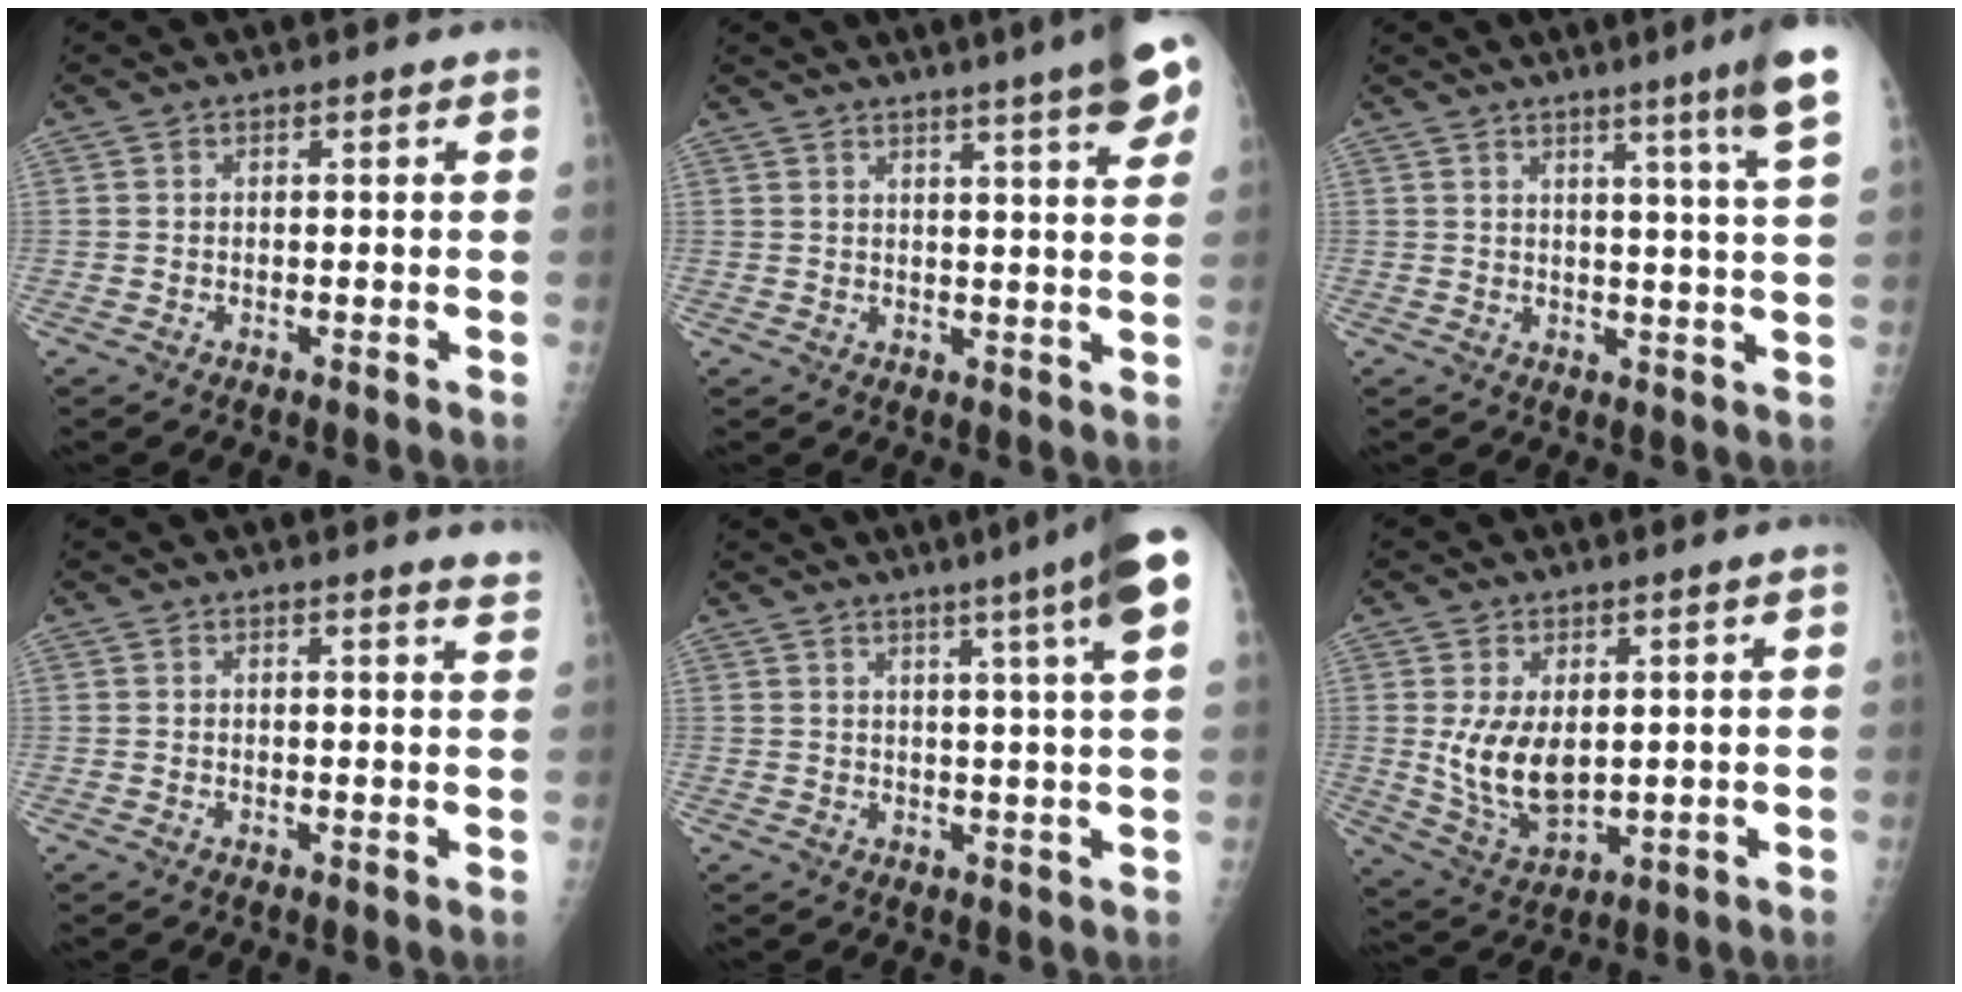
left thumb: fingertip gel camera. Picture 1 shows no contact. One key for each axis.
{"total": 11.8, "fx": 7.3, "fy": 1.4, "fz": 9.2, "tx": -0.107, "ty": -0.019, "tz": 0.082}
{"total": 9.9, "fx": 5.7, "fy": -1.1, "fz": 8.0, "tx": -0.109, "ty": -0.028, "tz": 0.068}
{"total": 3.2, "fx": 3.0, "fy": 0.0, "fz": 1.0, "tx": -0.009, "ty": -0.022, "tz": 0.019}
{"total": 11.7, "fx": 6.3, "fy": -0.7, "fz": 9.8, "tx": -0.134, "ty": -0.010, "tz": 0.071}
{"total": 9.3, "fx": 1.4, "fy": 5.0, "fz": 7.7, "tx": -0.133, "ty": -0.019, "tz": 0.047}